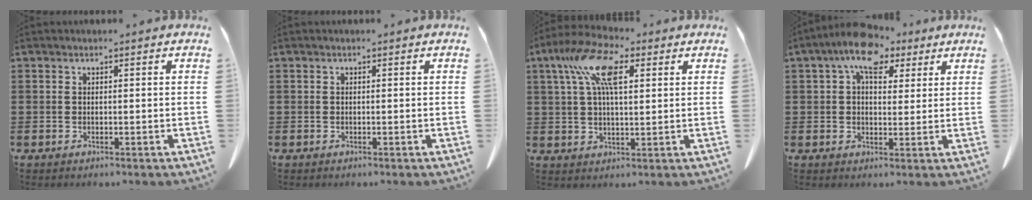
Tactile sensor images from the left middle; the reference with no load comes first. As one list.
[{"total": 0.0}, {"total": 10.5, "force": [4.4, 4.4, 8.4], "torque": [-0.185, 0.009, 0.074]}, {"total": 7.7, "force": [4.8, 4.0, 4.3], "torque": [-0.089, -0.001, 0.085]}]